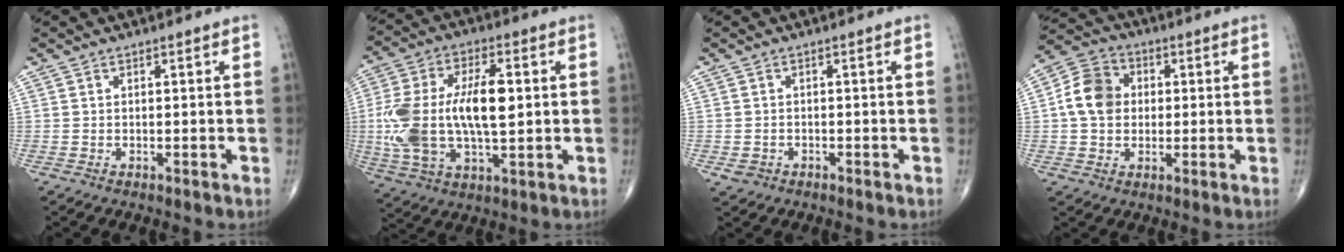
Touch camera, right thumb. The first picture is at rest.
{"total": 19.2, "force": [0.7, 9.2, 16.9], "torque": [-0.346, 0.009, 0.016]}
{"total": 1.6, "force": [-0.7, 1.4, 0.6], "torque": [-0.011, 0.004, -0.007]}
{"total": 9.5, "force": [0.7, 7.7, 5.6], "torque": [-0.086, 0.017, 0.004]}